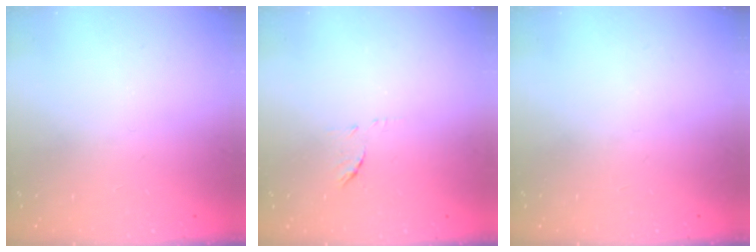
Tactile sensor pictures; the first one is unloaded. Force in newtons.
{"total": 6.1, "press": 6.1, "slide": 0.3}
{"total": 0.0}